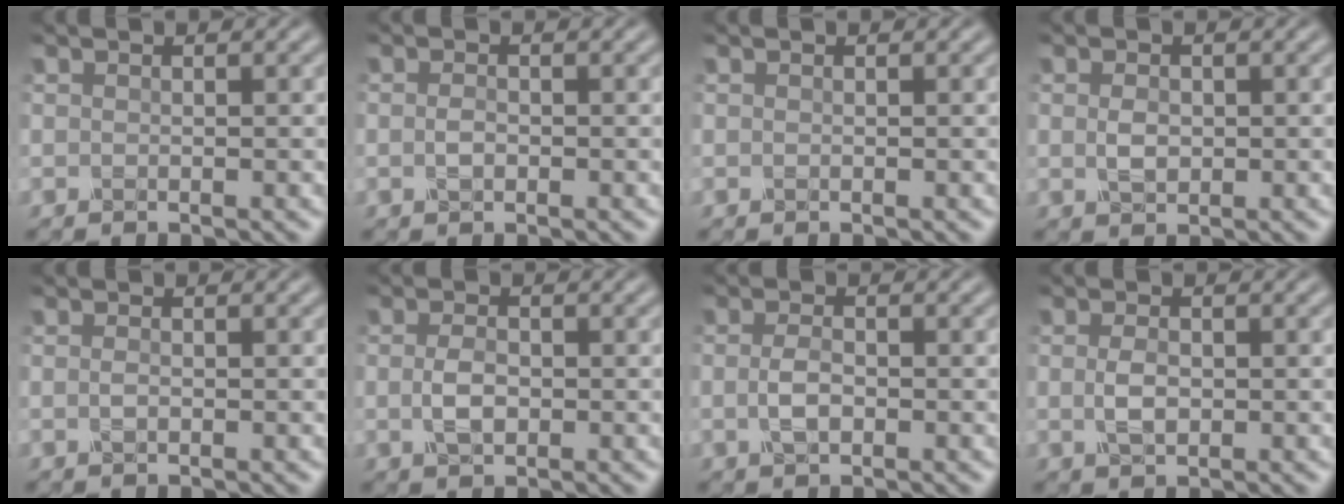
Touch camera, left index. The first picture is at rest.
{"total": 1.2, "force": [-0.2, 0.7, 0.9], "torque": [-0.021, 0.000, -0.006]}
{"total": 0.0}
{"total": 1.8, "force": [0.0, 1.3, 1.3], "torque": [-0.028, -0.002, 0.002]}
{"total": 0.8, "force": [-0.2, 0.4, 0.7], "torque": [-0.018, -0.002, -0.004]}
{"total": 2.4, "force": [-0.2, 1.5, 1.9], "torque": [-0.042, -0.002, -0.005]}
{"total": 2.2, "force": [-0.4, 1.2, 1.8], "torque": [-0.040, -0.001, -0.009]}
{"total": 2.2, "force": [0.0, 1.3, 1.7], "torque": [-0.038, -0.002, 0.000]}